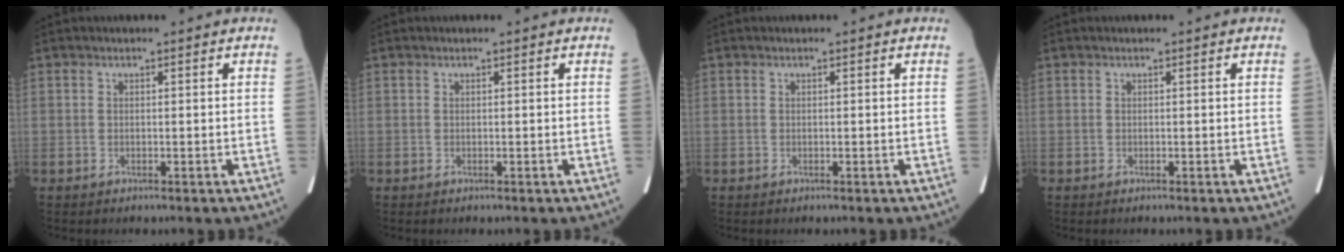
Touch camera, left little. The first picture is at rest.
{"total": 0.0}
{"total": 0.0}
{"total": 0.0}